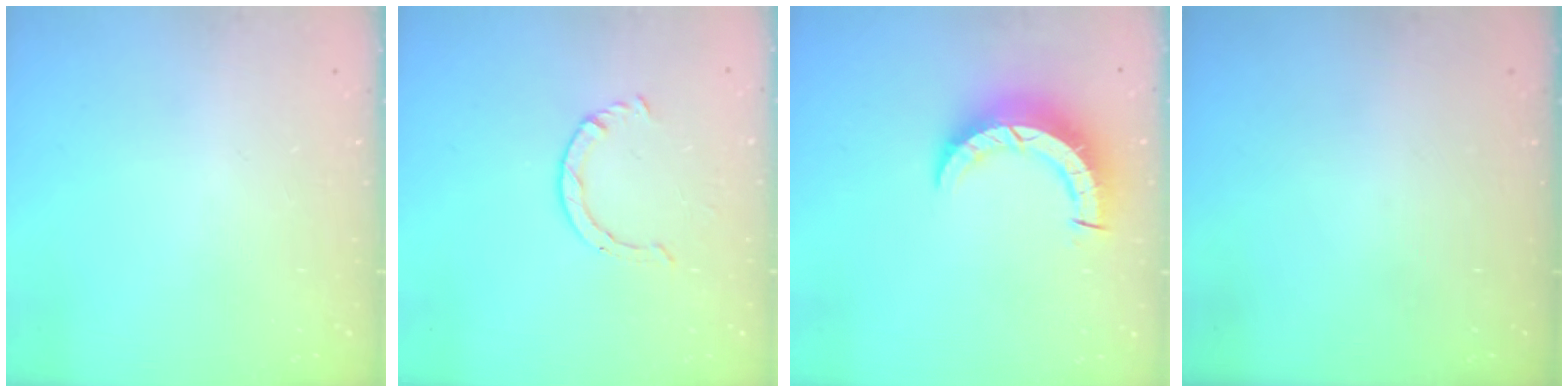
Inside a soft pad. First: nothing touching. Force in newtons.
{"total": 2.6, "press": 2.6, "slide": 0.3}
{"total": 8.2, "press": 8.1, "slide": 0.8}
{"total": 0.0}